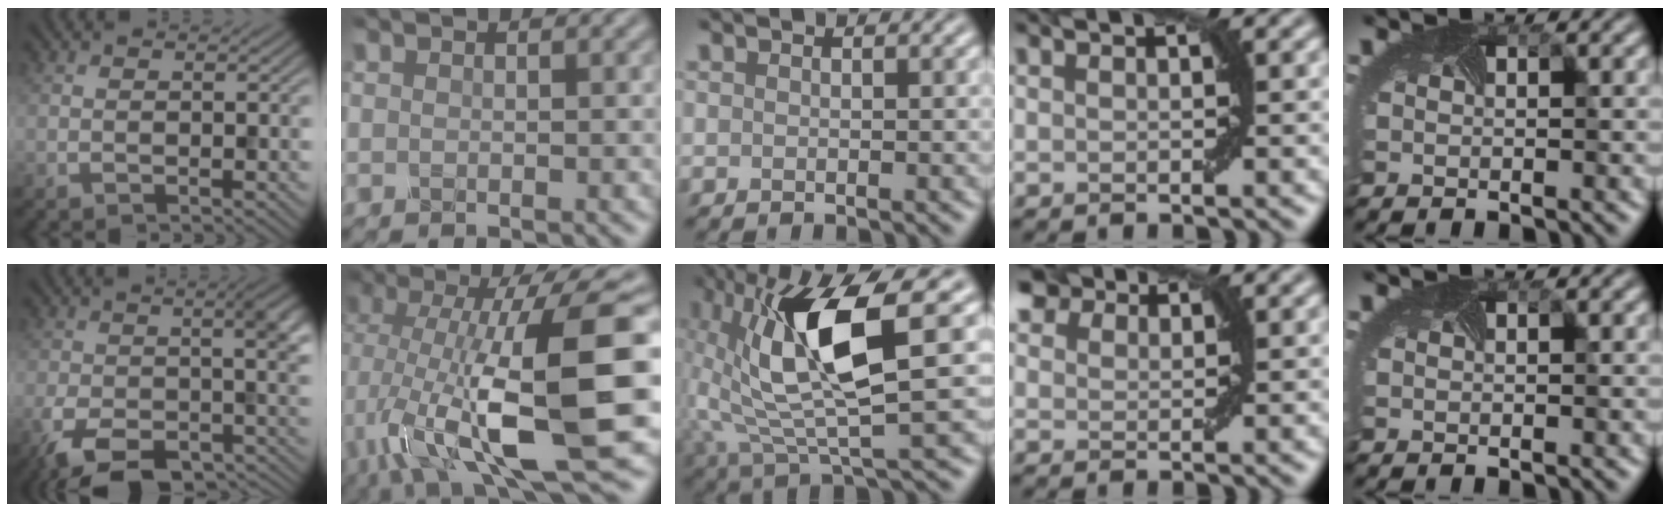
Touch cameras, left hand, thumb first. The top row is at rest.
{"thumb": {"total": 10.9, "force": [-4.7, 5.3, 8.3], "torque": [-0.128, -0.049, -0.065]}, "index": {"total": 15.8, "force": [-3.0, 4.6, 14.8], "torque": [-0.263, -0.002, -0.055]}, "middle": {"total": 10.5, "force": [1.6, 3.0, 9.9], "torque": [-0.190, -0.001, 0.036]}, "ring": {"total": 3.9, "force": [3.2, 1.7, 1.4], "torque": [-0.033, 0.006, 0.060]}}